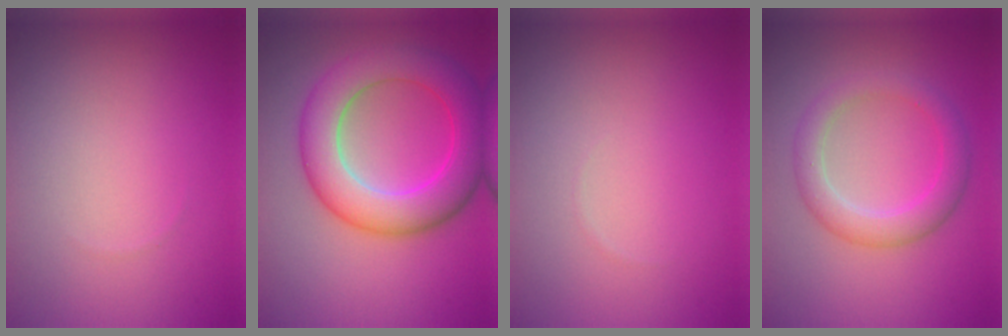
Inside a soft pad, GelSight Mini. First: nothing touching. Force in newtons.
{"total": 7.9, "press": 7.9, "slide": 0.3}
{"total": 0.0}
{"total": 3.4, "press": 3.4, "slide": 0.2}